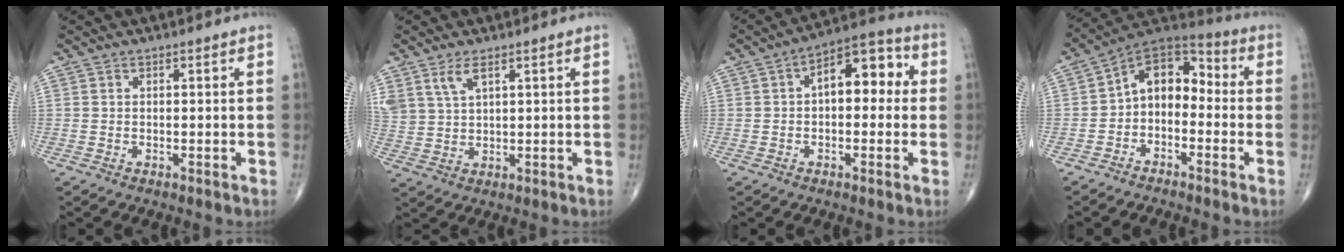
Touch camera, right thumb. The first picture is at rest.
{"total": 5.2, "force": [3.2, 2.3, 3.4], "torque": [-0.070, -0.010, 0.073]}
{"total": 11.0, "force": [1.2, 6.1, 9.1], "torque": [-0.097, 0.036, 0.006]}
{"total": 10.7, "force": [-1.6, 7.3, 7.7], "torque": [-0.088, 0.055, -0.047]}